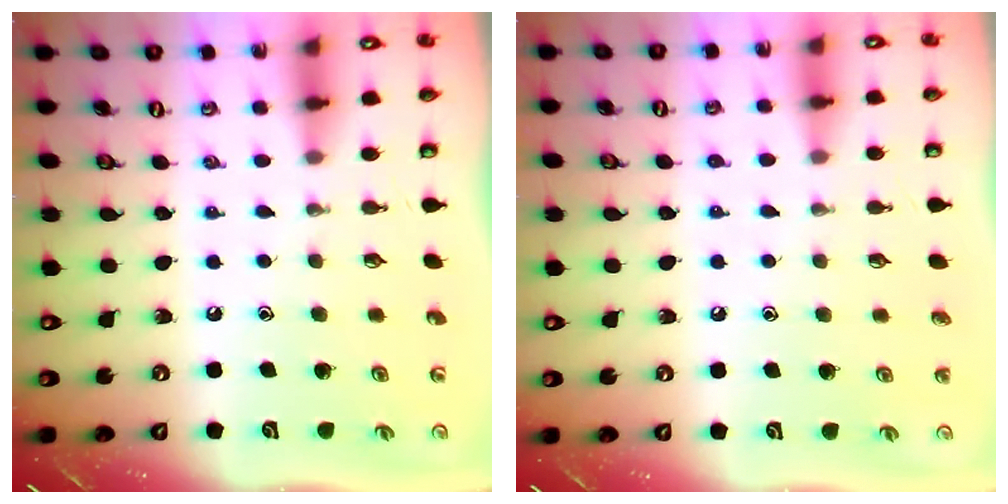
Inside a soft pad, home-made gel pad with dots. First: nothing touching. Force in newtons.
{"total": 3.6, "press": 3.5, "slide": 0.4}